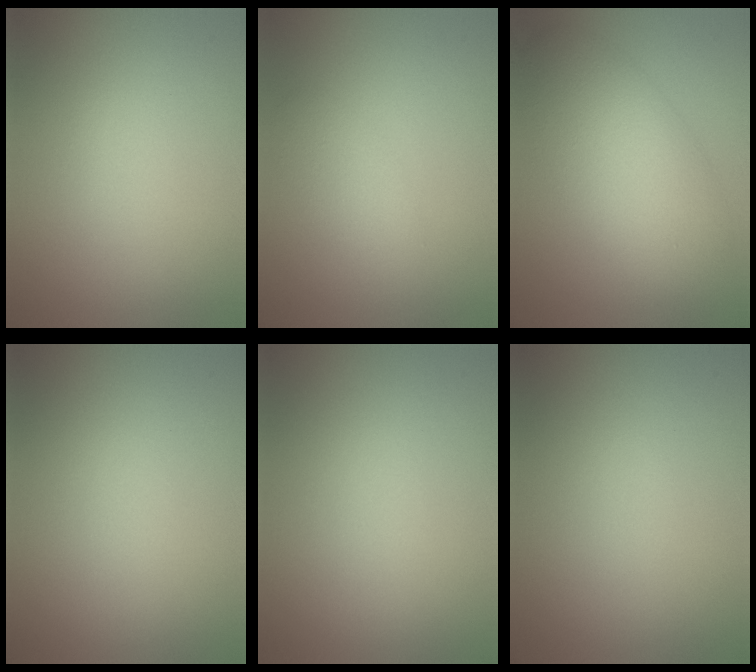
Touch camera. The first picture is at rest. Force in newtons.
{"total": 2.1, "press": 2.1, "slide": 0.1}
{"total": 7.3, "press": 7.3, "slide": 0.3}
{"total": 0.0}
{"total": 0.0}
{"total": 0.0}